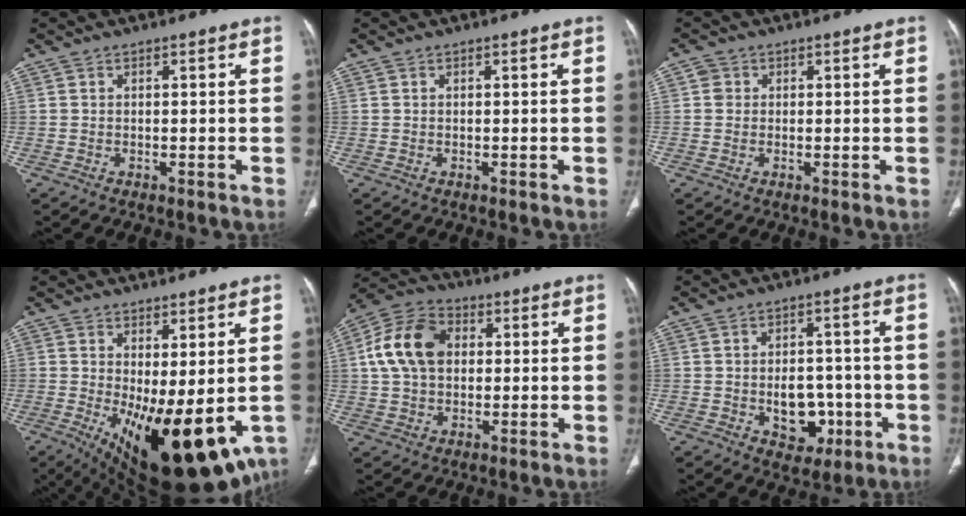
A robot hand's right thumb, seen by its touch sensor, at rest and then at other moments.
{"total": 0.0}
{"total": 1.7, "force": [0.3, 1.6, 0.4], "torque": [0.000, 0.001, 0.003]}
{"total": 18.5, "force": [-0.8, 7.5, 16.8], "torque": [-0.260, -0.030, 0.016]}
{"total": 12.9, "force": [2.1, 9.2, 8.7], "torque": [-0.152, 0.021, 0.030]}
{"total": 8.7, "force": [-2.2, 6.3, 5.5], "torque": [-0.040, 0.021, -0.017]}